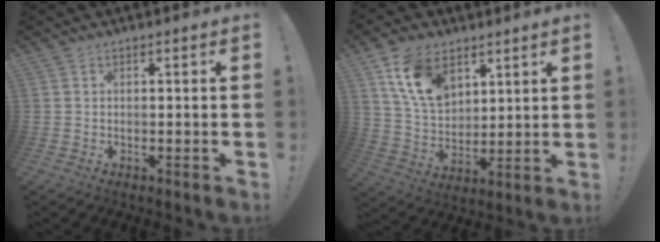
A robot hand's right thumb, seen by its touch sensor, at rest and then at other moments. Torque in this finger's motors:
{"motor_torque": [0.93, 2.62, 0.36, -0.06, 0.29]}